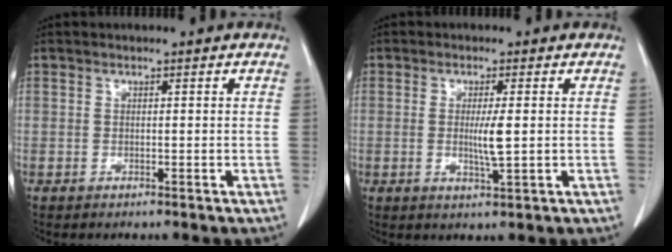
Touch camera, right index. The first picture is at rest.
{"total": 3.5, "force": [0.2, 0.2, 3.5], "torque": [-0.063, -0.005, 0.007]}